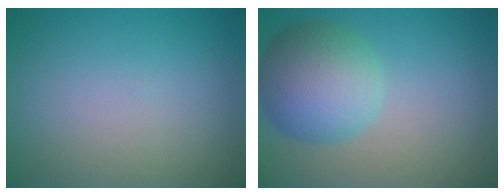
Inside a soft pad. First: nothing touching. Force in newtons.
{"total": 6.9, "press": 6.9, "slide": 0.2}